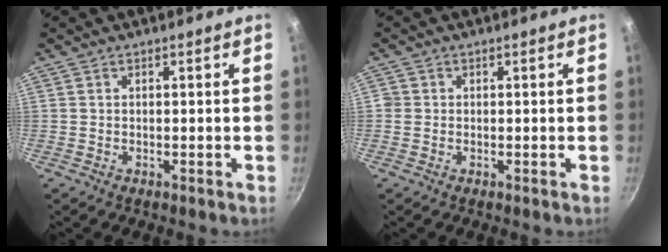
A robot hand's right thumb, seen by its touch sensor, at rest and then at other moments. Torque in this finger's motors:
{"motor_torque": [0.03, -0.02, 0.39, -0.08, 0.01]}